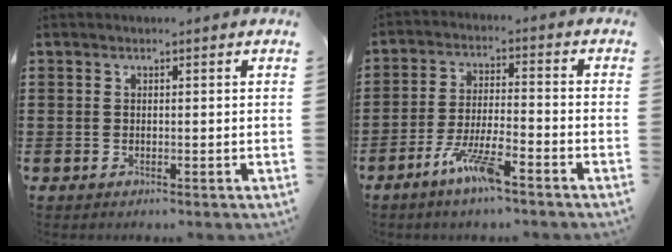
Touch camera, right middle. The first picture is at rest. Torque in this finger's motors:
{"motor_torque": [1.26, -0.88, 0.54, 0.18]}